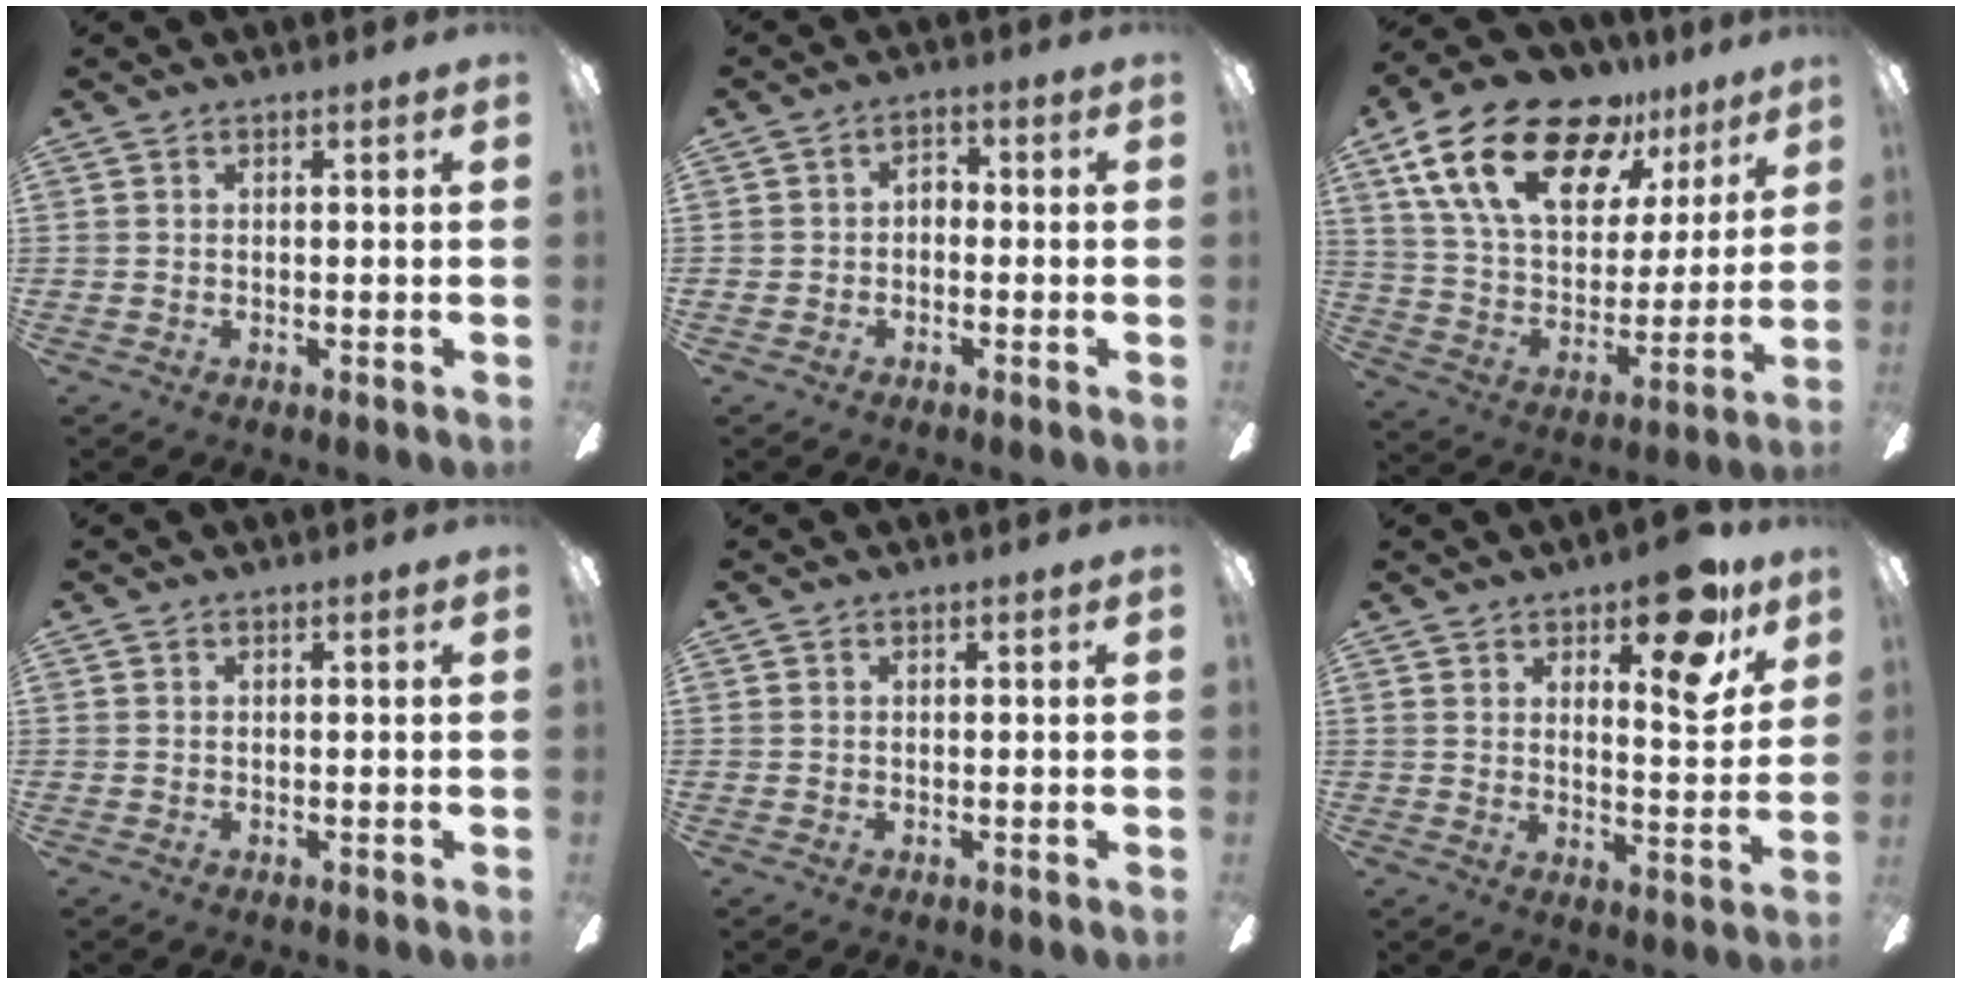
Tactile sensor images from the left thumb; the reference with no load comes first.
{"total": 3.0, "force": [-1.3, 2.2, 1.5], "torque": [-0.028, 0.012, -0.028]}
{"total": 23.9, "force": [14.1, 12.5, 14.6], "torque": [-0.257, -0.074, 0.250]}
{"total": 0.0}
{"total": 0.0}
{"total": 13.3, "force": [8.1, 5.5, 9.0], "torque": [-0.103, -0.043, 0.131]}